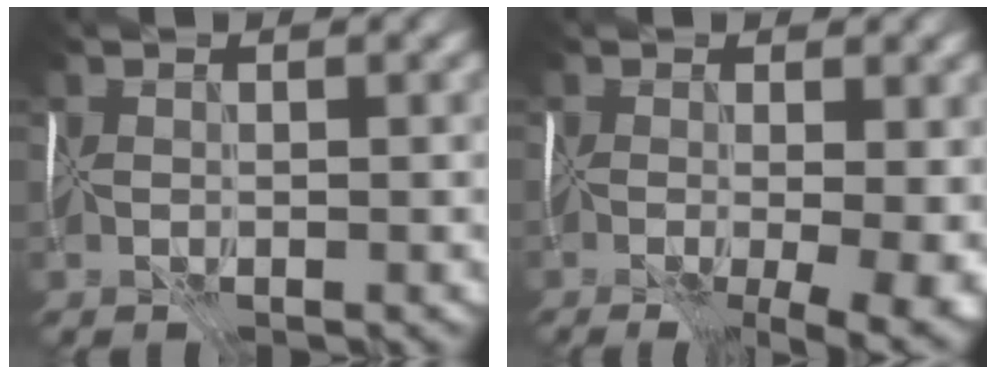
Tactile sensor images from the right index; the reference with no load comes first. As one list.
[{"total": 9.8, "force": [-2.0, 4.4, 8.5], "torque": [-0.107, -0.026, -0.007]}]